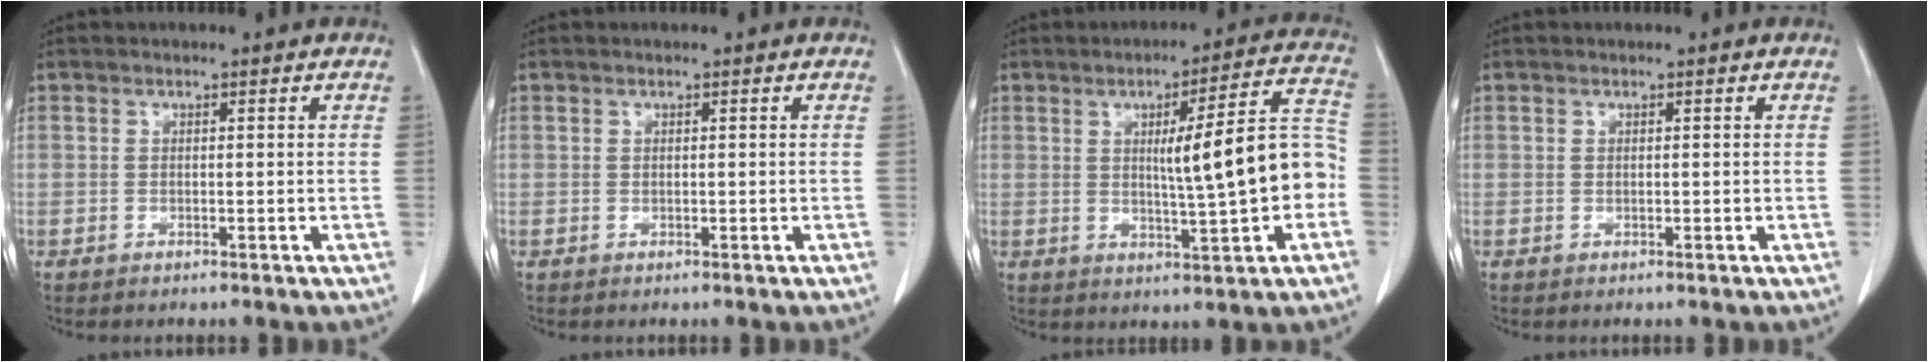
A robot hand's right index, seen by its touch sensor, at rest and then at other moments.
{"total": 0.0}
{"total": 12.4, "force": [-0.8, 0.8, 12.3], "torque": [-0.167, 0.023, -0.007]}
{"total": 0.0}